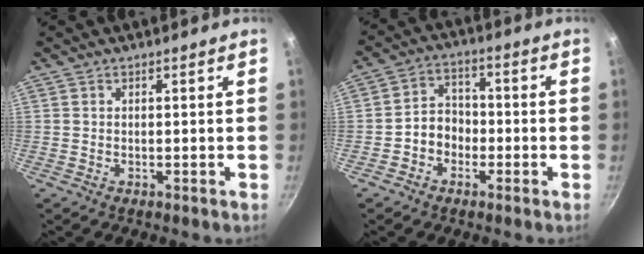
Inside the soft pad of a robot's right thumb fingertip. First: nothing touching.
{"total": 5.8, "force": [-2.0, 4.7, 2.7], "torque": [-0.008, 0.030, -0.040]}